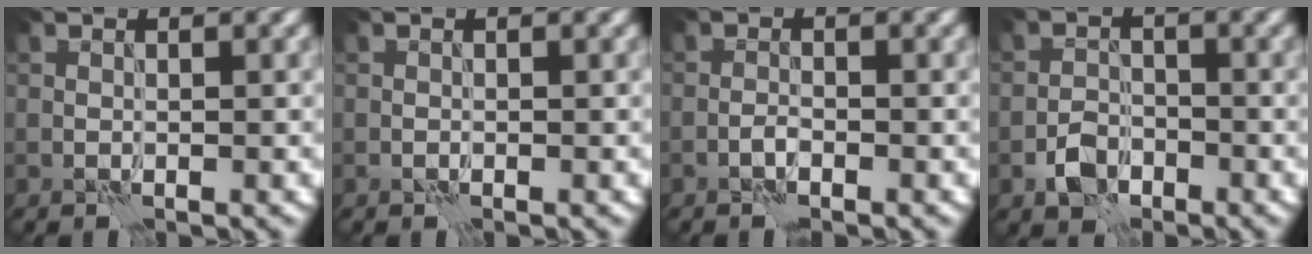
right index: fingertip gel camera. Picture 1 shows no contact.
{"total": 0.0}
{"total": 0.8, "force": [-0.5, 0.1, 0.5], "torque": [-0.012, 0.004, -0.014]}
{"total": 2.8, "force": [-1.6, 1.9, 1.3], "torque": [-0.019, 0.006, -0.034]}